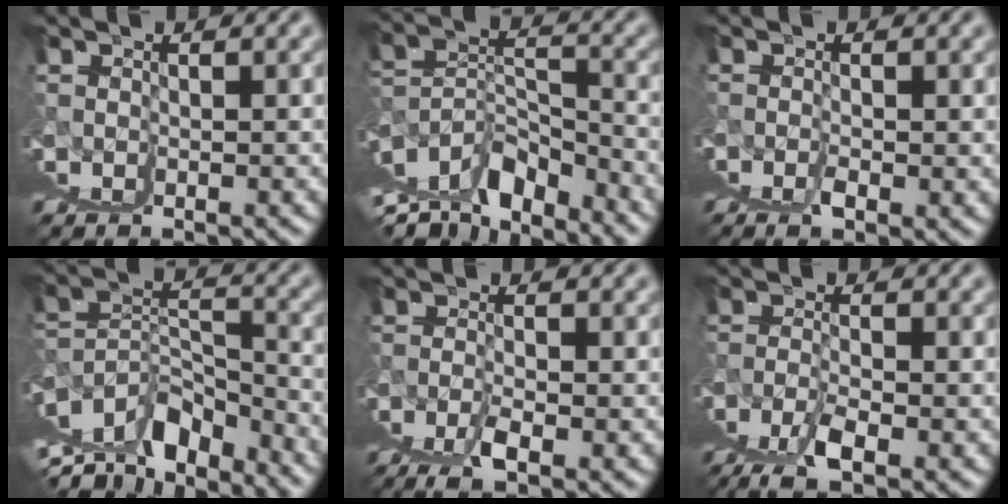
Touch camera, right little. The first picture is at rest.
{"total": 4.8, "force": [0.5, -0.6, 4.7], "torque": [-0.047, 0.029, 0.016]}
{"total": 2.0, "force": [0.8, -0.9, 1.6], "torque": [-0.005, 0.017, 0.012]}
{"total": 5.1, "force": [0.4, -0.2, 5.1], "torque": [-0.054, 0.027, 0.017]}
{"total": 3.5, "force": [1.2, -1.6, 2.8], "torque": [-0.022, 0.022, 0.024]}
{"total": 4.0, "force": [1.5, -1.3, 3.5], "torque": [-0.044, 0.021, 0.030]}